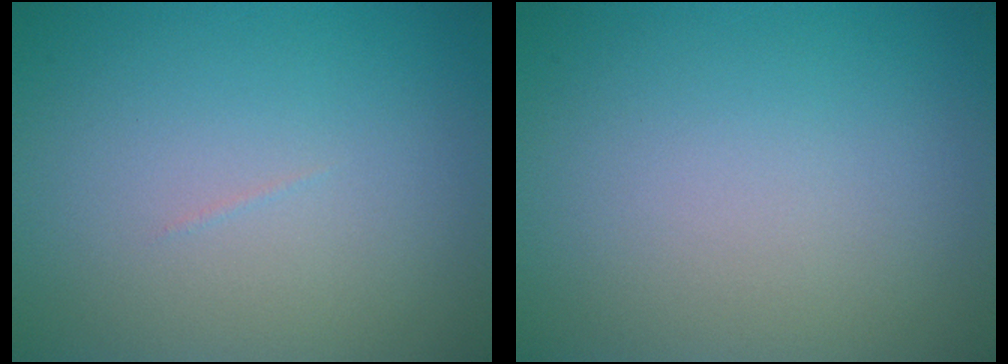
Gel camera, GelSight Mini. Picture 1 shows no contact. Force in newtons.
{"total": 0.0}